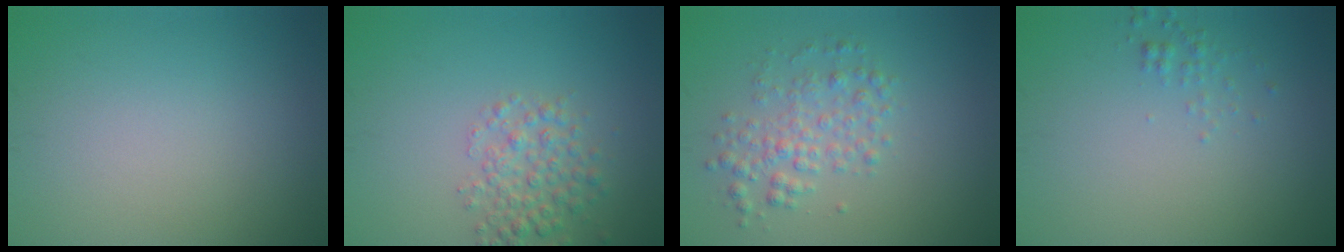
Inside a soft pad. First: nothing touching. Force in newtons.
{"total": 3.2, "press": 3.2, "slide": 0.1}
{"total": 2.9, "press": 2.9, "slide": 0.1}
{"total": 0.9, "press": 0.9, "slide": 0.0}